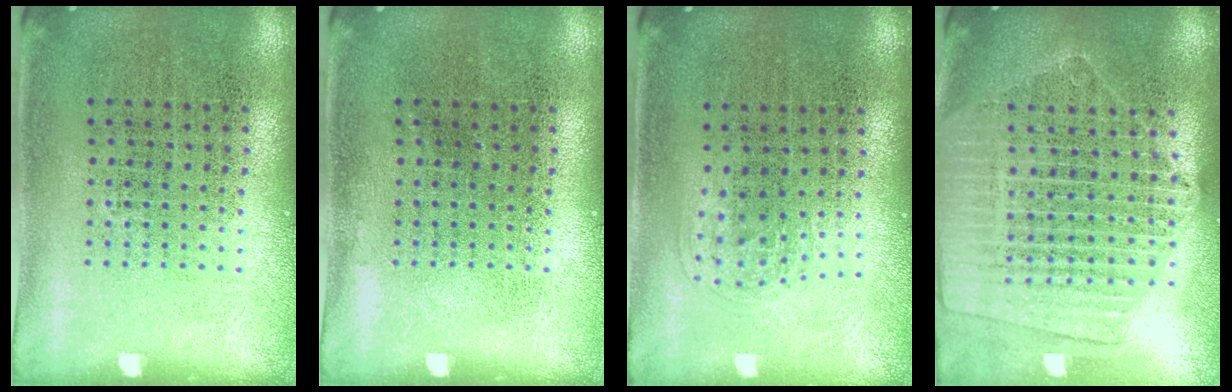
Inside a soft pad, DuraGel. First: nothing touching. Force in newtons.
{"total": 0.0}
{"total": 1.0, "press": 0.7, "slide": 0.7}
{"total": 2.2, "press": 2.0, "slide": 0.9}